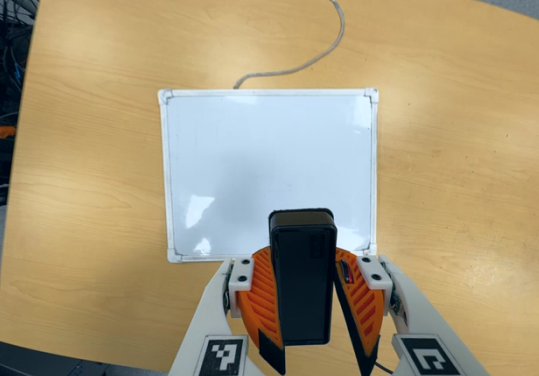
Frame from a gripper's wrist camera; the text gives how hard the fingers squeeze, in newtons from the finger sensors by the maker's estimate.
{"total": 9.5, "left": 9.8, "right": 9.2}